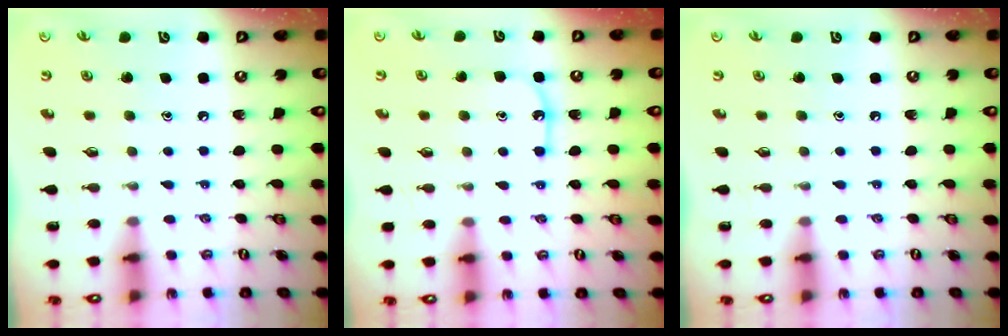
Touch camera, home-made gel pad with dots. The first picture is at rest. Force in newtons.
{"total": 8.1, "press": 8.1, "slide": 0.7}
{"total": 0.0}